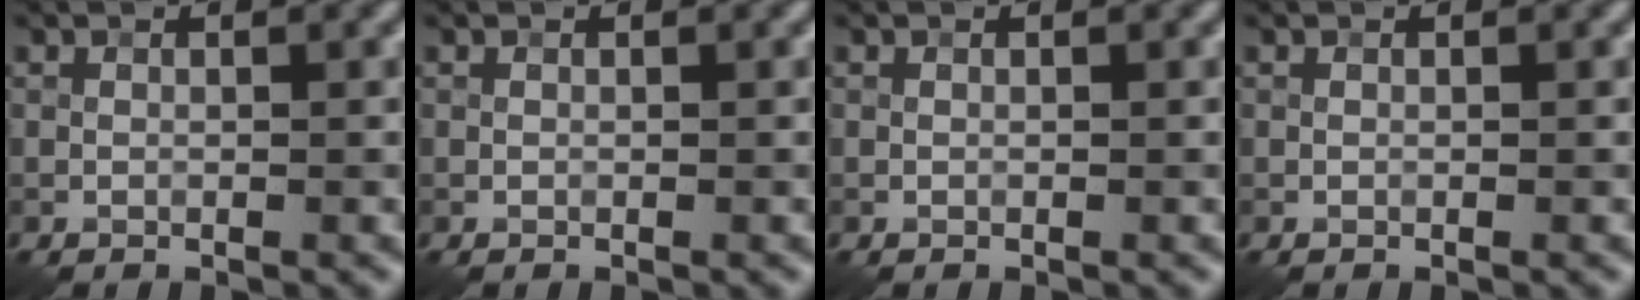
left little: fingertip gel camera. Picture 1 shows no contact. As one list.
[{"total": 0.0}, {"total": 0.0}, {"total": 0.0}]